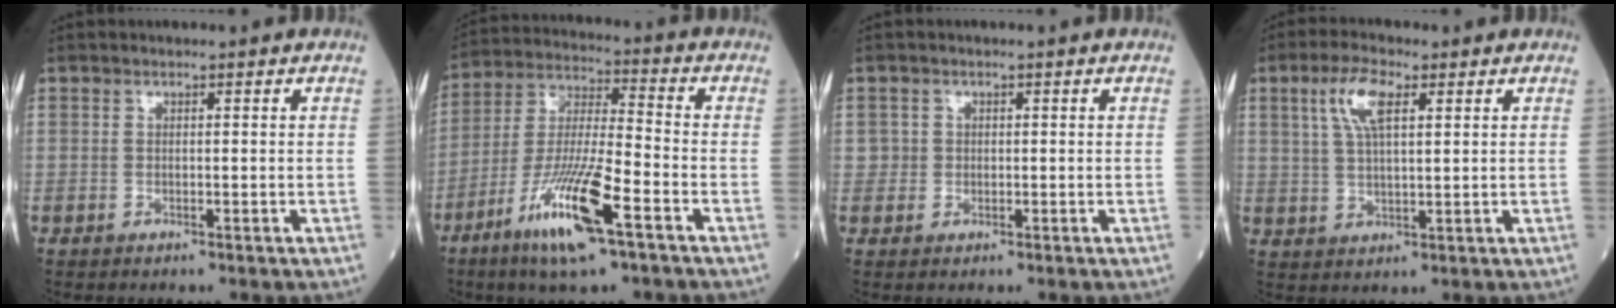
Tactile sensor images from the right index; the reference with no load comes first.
{"total": 14.5, "force": [-7.4, 1.3, 12.3], "torque": [-0.248, -0.022, -0.137]}
{"total": 1.6, "force": [0.2, 1.5, 0.0], "torque": [0.009, 0.004, -0.001]}
{"total": 6.6, "force": [2.8, 1.9, 5.6], "torque": [-0.118, 0.011, 0.056]}